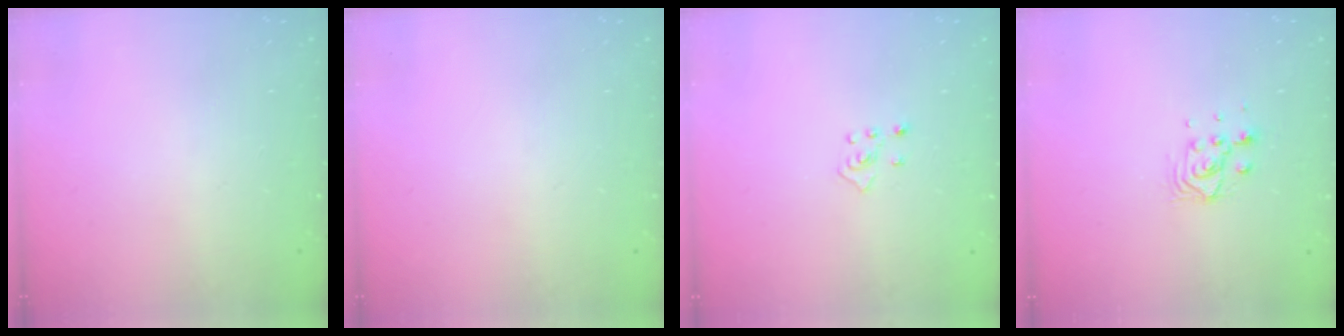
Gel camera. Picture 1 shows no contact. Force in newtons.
{"total": 0.0}
{"total": 4.2, "press": 4.1, "slide": 0.7}
{"total": 6.4, "press": 6.4, "slide": 0.4}